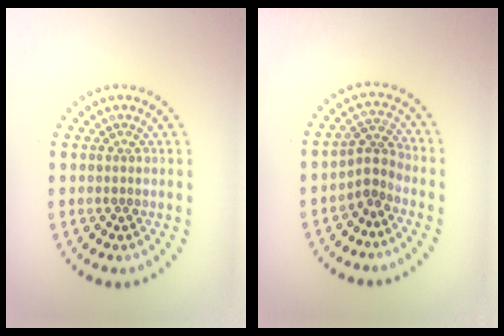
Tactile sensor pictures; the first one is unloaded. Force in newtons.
{"total": 2.3, "press": 1.6, "slide": 1.6}